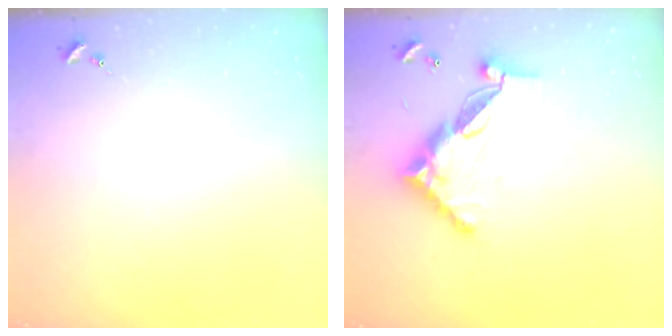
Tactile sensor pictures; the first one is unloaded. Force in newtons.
{"total": 13.7, "press": 13.6, "slide": 1.0}